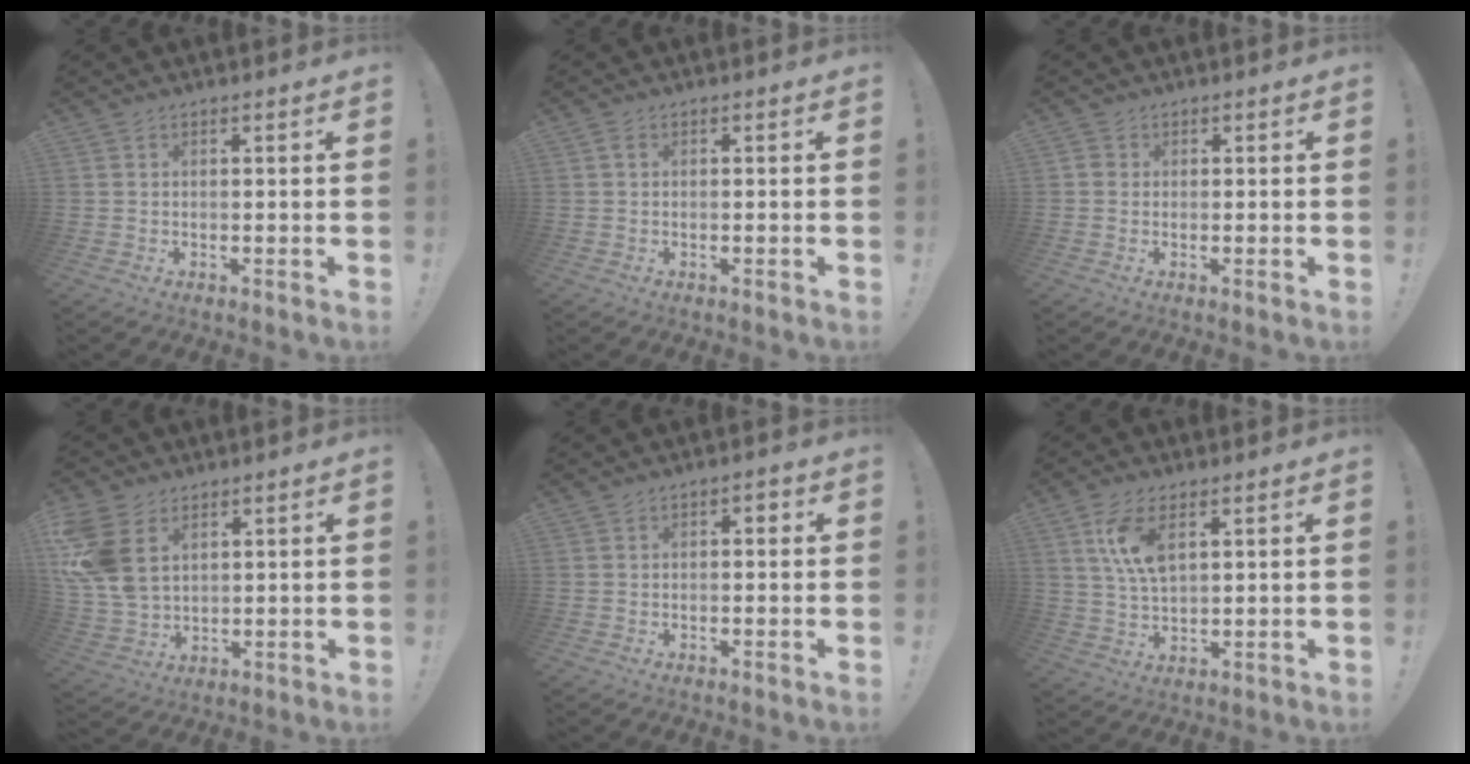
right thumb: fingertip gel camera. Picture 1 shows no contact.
{"total": 0.9, "force": [0.0, 0.5, 0.7], "torque": [-0.012, 0.004, 0.001]}
{"total": 2.0, "force": [0.5, 1.9, 0.6], "torque": [-0.003, 0.003, 0.009]}
{"total": 13.8, "force": [4.6, 9.7, 8.7], "torque": [-0.183, -0.018, 0.093]}
{"total": 1.4, "force": [-0.4, 1.0, 0.9], "torque": [-0.011, 0.005, -0.011]}
{"total": 9.5, "force": [3.9, 4.5, 7.3], "torque": [-0.144, -0.009, 0.070]}